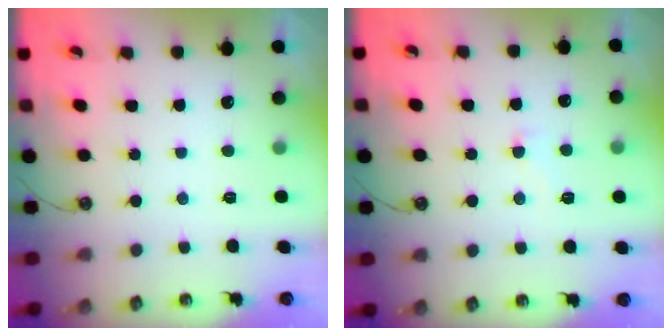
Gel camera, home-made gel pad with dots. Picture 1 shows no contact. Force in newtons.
{"total": 2.7, "press": 2.5, "slide": 0.9}